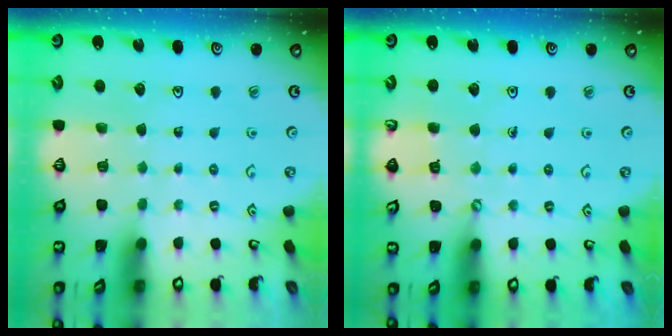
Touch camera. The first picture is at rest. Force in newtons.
{"total": 3.7, "press": 3.7, "slide": 0.5}